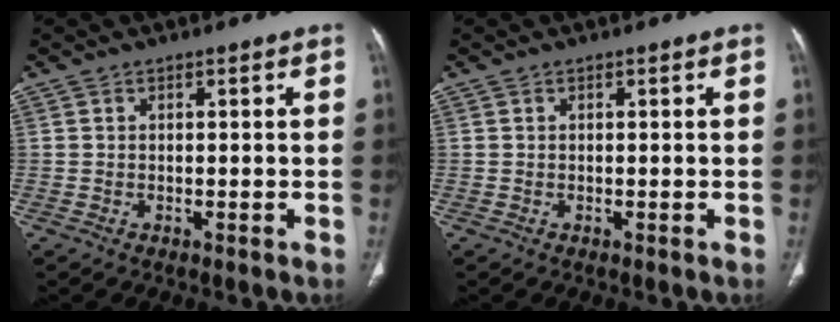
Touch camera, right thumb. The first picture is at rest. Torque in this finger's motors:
{"motor_torque": [-0.03, -0.03, 0.31, -0.13, 0.01]}